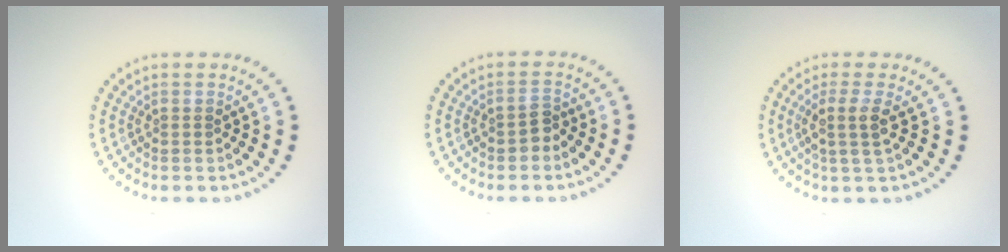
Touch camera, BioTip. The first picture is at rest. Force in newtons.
{"total": 1.3, "press": 1.1, "slide": 0.6}
{"total": 2.3, "press": 1.9, "slide": 1.3}